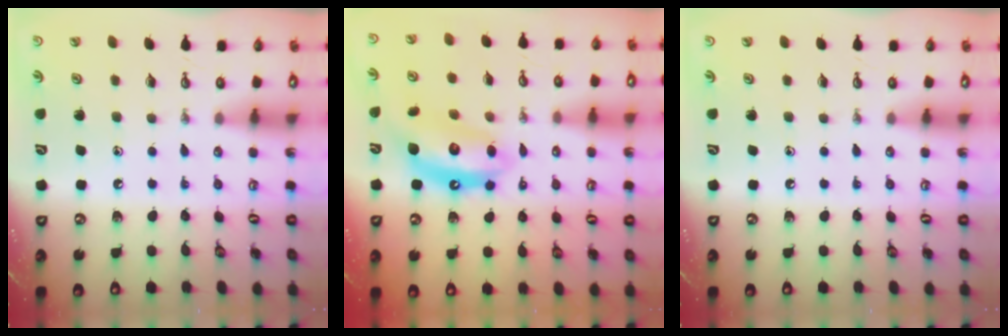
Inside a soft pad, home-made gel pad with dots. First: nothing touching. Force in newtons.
{"total": 12.1, "press": 12.0, "slide": 1.2}
{"total": 0.0}